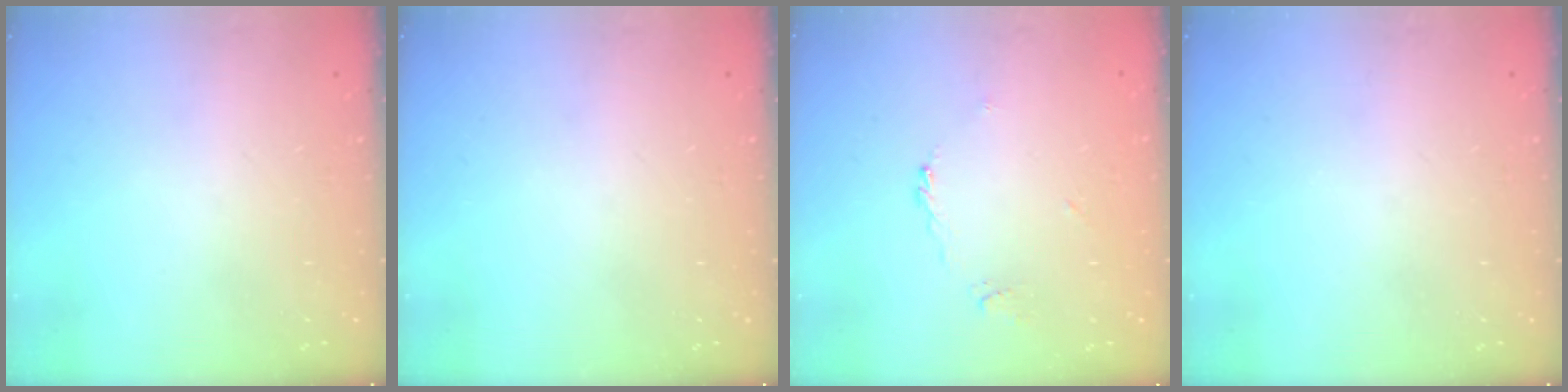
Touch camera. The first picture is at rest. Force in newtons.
{"total": 0.0}
{"total": 3.3, "press": 3.2, "slide": 0.8}
{"total": 0.0}